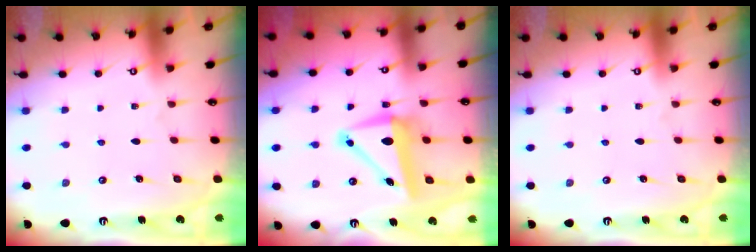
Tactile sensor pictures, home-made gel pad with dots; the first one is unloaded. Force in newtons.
{"total": 10.3, "press": 9.8, "slide": 3.2}
{"total": 0.0}